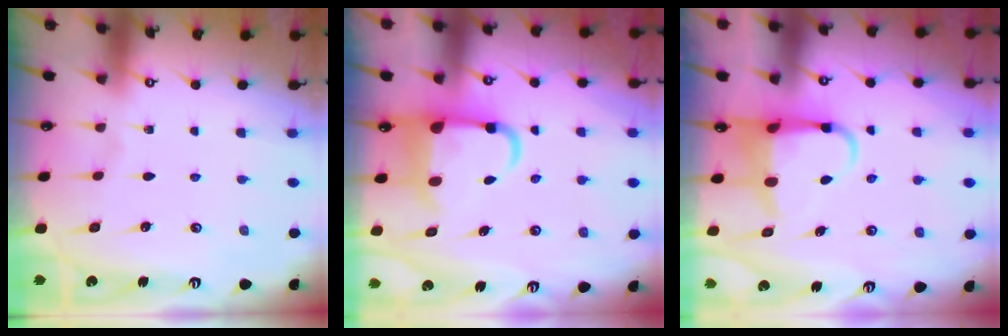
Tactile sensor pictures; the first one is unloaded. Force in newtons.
{"total": 8.3, "press": 7.7, "slide": 2.9}
{"total": 6.1, "press": 6.0, "slide": 1.1}